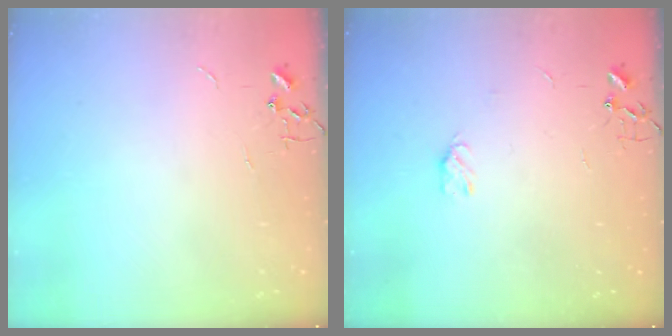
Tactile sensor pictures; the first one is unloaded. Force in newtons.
{"total": 2.5, "press": 2.5, "slide": 0.5}